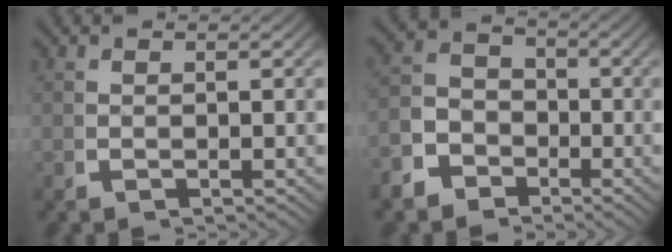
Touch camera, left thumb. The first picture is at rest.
{"total": 5.9, "force": [-2.1, 4.9, 2.5], "torque": [-0.026, -0.007, -0.046]}